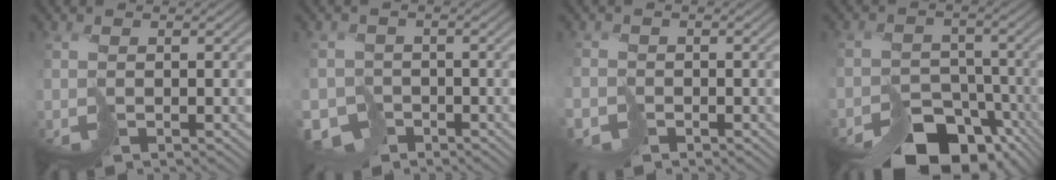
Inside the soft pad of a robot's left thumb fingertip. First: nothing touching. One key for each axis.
{"total": 4.8, "fx": -3.5, "fy": 3.2, "fz": 0.7, "tx": 0.005, "ty": -0.014, "tz": -0.069}
{"total": 2.0, "fx": -1.7, "fy": 0.7, "fz": -0.8, "tx": 0.031, "ty": -0.004, "tz": -0.039}
{"total": 11.4, "fx": -8.9, "fy": 6.2, "fz": 3.5, "tx": -0.045, "ty": -0.026, "tz": -0.120}